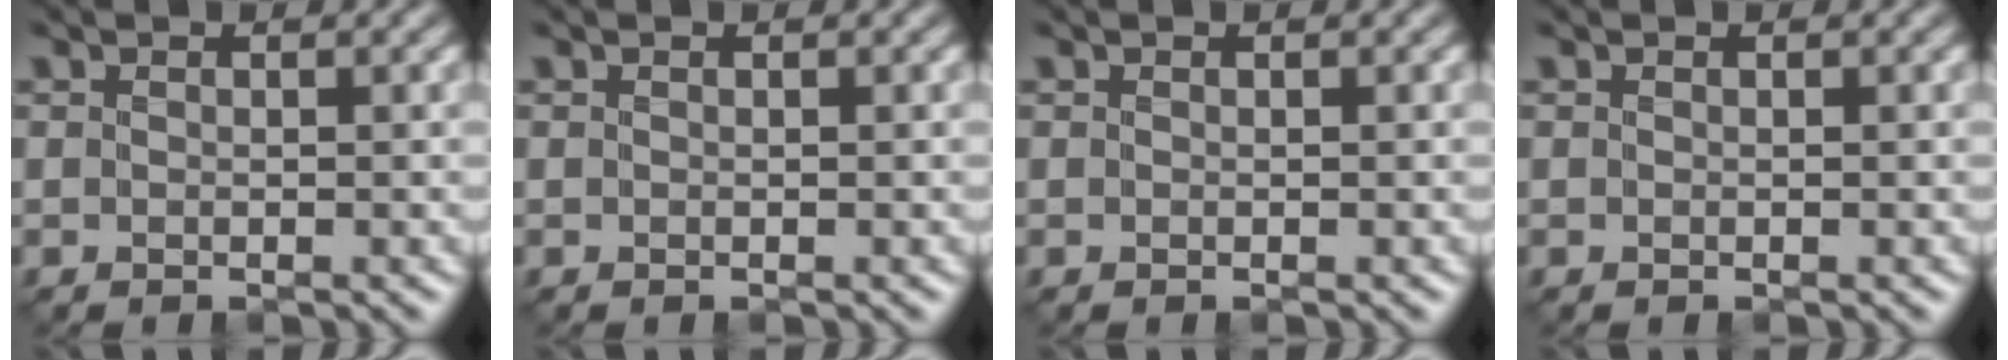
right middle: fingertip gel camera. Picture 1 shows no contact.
{"total": 0.0}
{"total": 0.0}
{"total": 0.0}